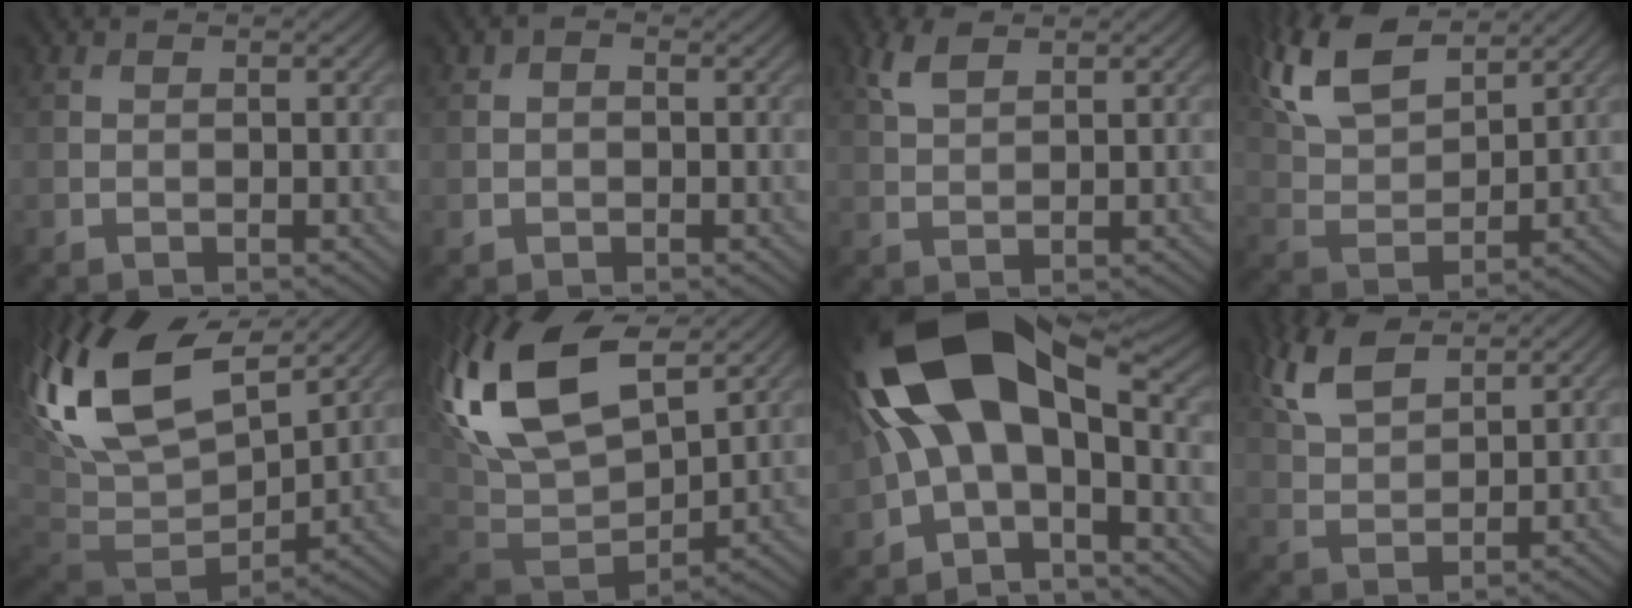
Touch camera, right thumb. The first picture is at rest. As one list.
[{"total": 1.5, "force": [-0.1, 1.3, 0.8], "torque": [-0.017, -0.003, -0.005]}, {"total": 3.3, "force": [2.0, 1.4, 2.2], "torque": [-0.057, 0.006, 0.044]}, {"total": 12.2, "force": [7.7, 5.1, 8.0], "torque": [-0.195, 0.023, 0.143]}, {"total": 17.8, "force": [6.9, 9.6, 13.3], "torque": [-0.310, 0.009, 0.143]}, {"total": 19.2, "force": [7.7, 10.9, 13.8], "torque": [-0.328, 0.016, 0.154]}, {"total": 17.0, "force": [0.8, 8.8, 14.5], "torque": [-0.281, 0.013, 0.006]}, {"total": 7.4, "force": [4.5, 3.2, 4.9], "torque": [-0.128, 0.012, 0.095]}]